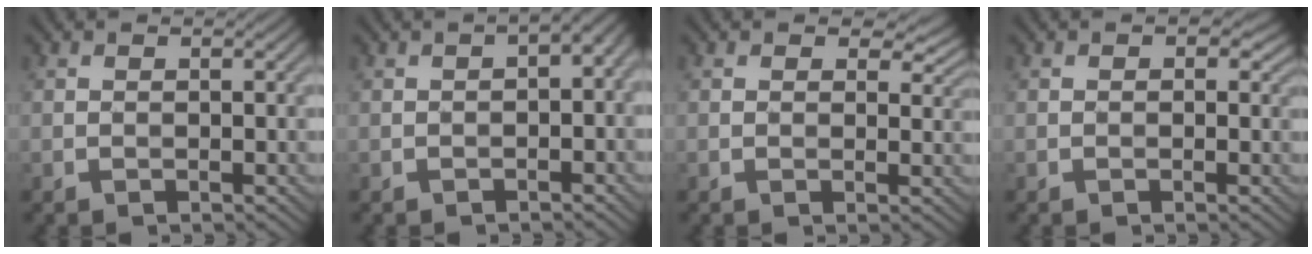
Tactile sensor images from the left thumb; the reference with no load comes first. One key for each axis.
{"total": 4.5, "fx": -0.3, "fy": 2.0, "fz": 4.1, "tx": -0.053, "ty": 0.008, "tz": -0.005}
{"total": 3.6, "fx": 2.0, "fy": 2.1, "fz": 2.2, "tx": -0.034, "ty": -0.006, "tz": 0.027}
{"total": 1.7, "fx": 0.3, "fy": 1.1, "fz": 1.2, "tx": -0.019, "ty": -0.003, "tz": 0.003}